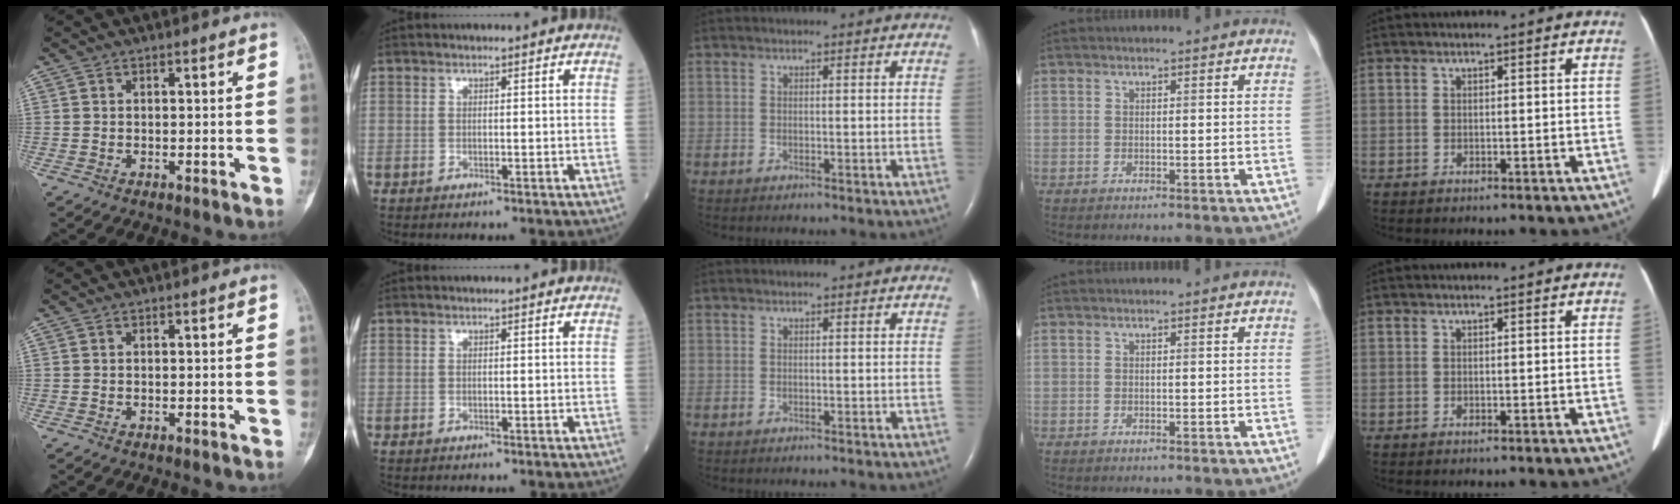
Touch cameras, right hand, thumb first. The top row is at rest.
{}